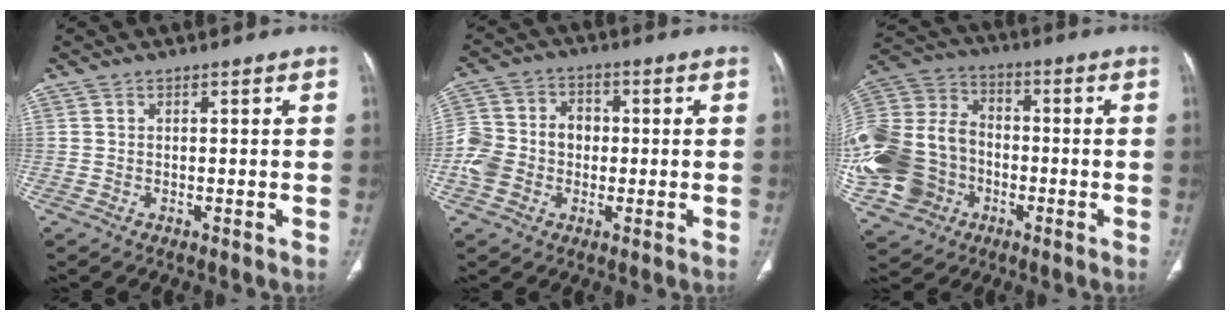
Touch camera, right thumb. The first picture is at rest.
{"total": 10.4, "force": [-1.3, 8.4, 6.0], "torque": [-0.106, 0.034, -0.029]}
{"total": 27.0, "force": [-7.0, 21.5, 14.6], "torque": [-0.375, 0.052, -0.124]}